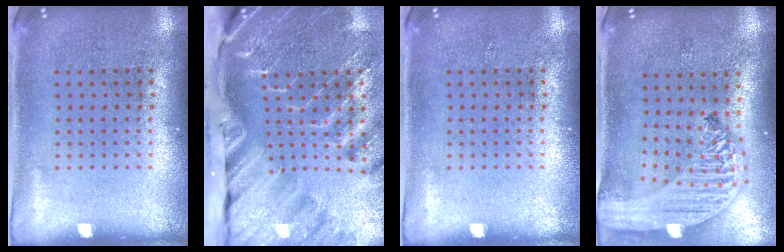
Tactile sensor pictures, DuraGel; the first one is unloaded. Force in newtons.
{"total": 4.6, "press": 3.4, "slide": 3.0}
{"total": 0.0}
{"total": 2.9, "press": 2.2, "slide": 1.8}